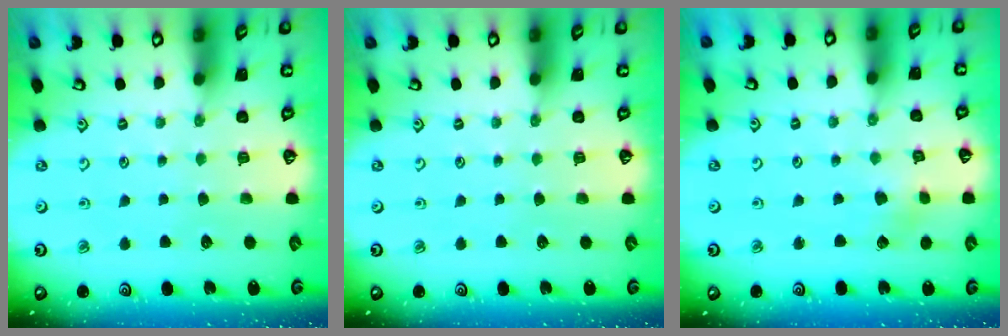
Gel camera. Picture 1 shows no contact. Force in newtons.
{"total": 0.0}
{"total": 2.7, "press": 2.7, "slide": 0.4}